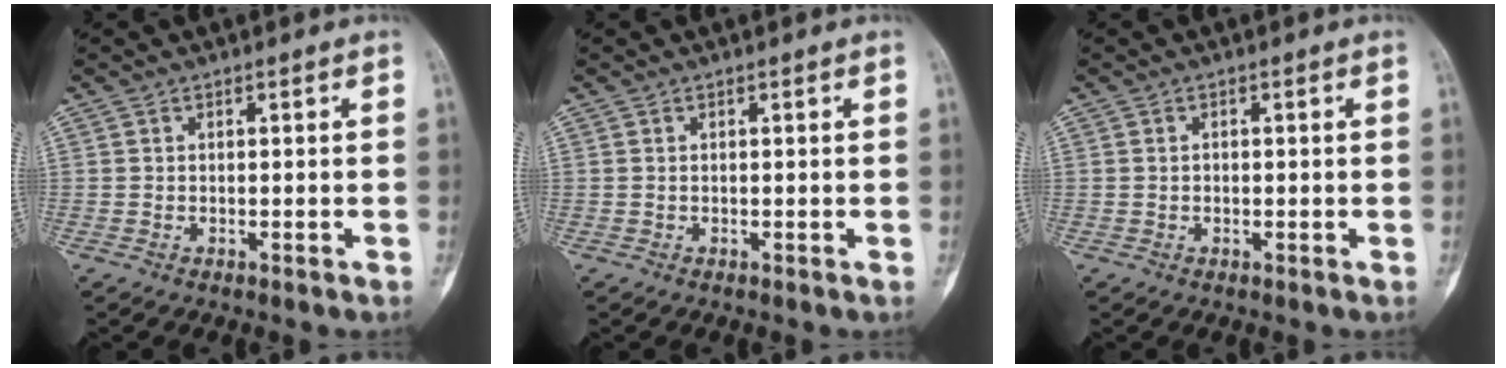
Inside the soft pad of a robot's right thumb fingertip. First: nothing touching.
{"total": 0.0}
{"total": 0.5, "force": [-0.1, 0.4, 0.3], "torque": [-0.003, 0.002, -0.001]}